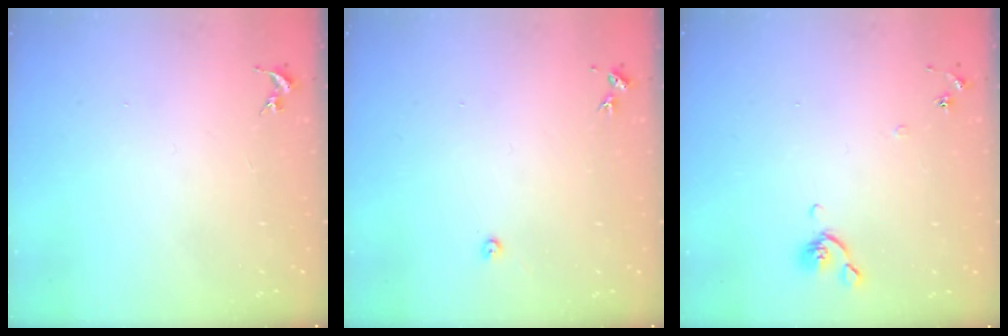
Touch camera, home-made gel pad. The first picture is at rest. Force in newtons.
{"total": 2.4, "press": 2.4, "slide": 0.3}
{"total": 6.2, "press": 6.2, "slide": 0.8}